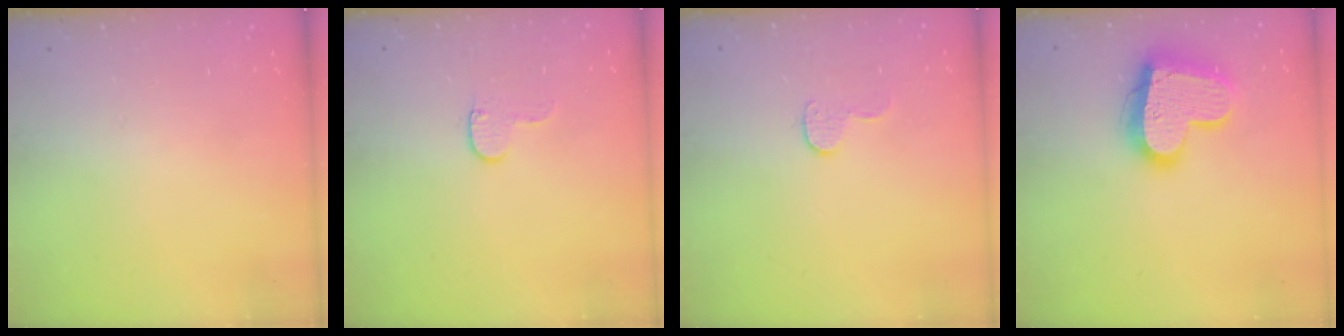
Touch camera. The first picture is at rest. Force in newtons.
{"total": 5.5, "press": 5.5, "slide": 0.5}
{"total": 5.7, "press": 5.7, "slide": 0.3}
{"total": 18.2, "press": 18.2, "slide": 1.6}